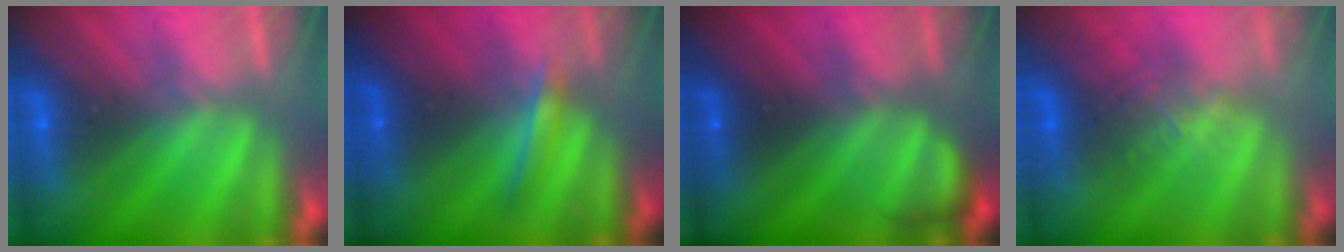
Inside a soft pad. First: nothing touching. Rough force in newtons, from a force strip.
{"total": 1.6}
{"total": 2.3}
{"total": 2.6}